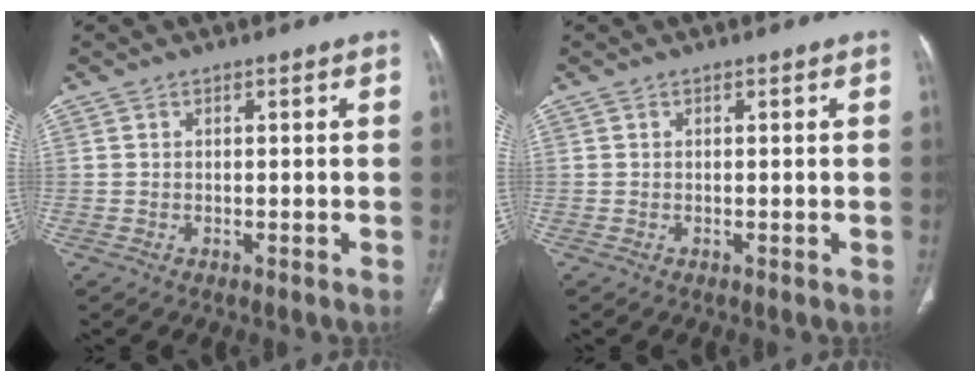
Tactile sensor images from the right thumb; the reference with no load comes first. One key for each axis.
{"total": 0.0}